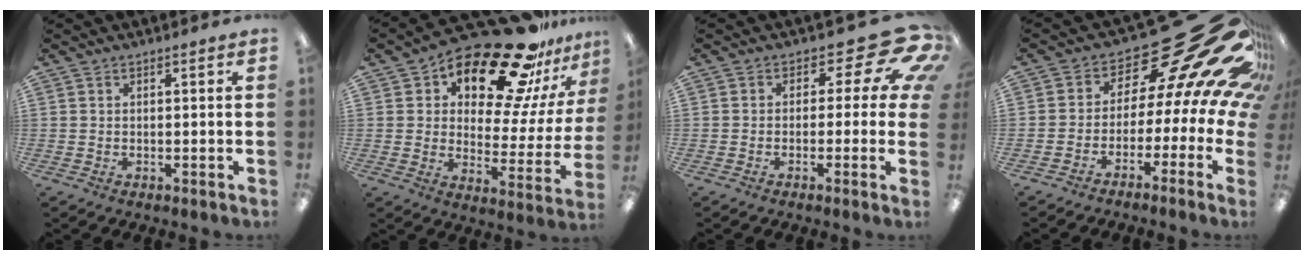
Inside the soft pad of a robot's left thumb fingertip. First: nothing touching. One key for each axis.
{"total": 21.6, "fx": 17.0, "fy": 7.8, "fz": 10.8, "tx": -0.155, "ty": -0.134, "tz": 0.278}
{"total": 12.6, "fx": 4.9, "fy": 6.2, "fz": 9.8, "tx": -0.128, "ty": -0.031, "tz": 0.082}
{"total": 20.6, "fx": 10.7, "fy": 8.3, "fz": 15.6, "tx": -0.180, "ty": -0.107, "tz": 0.194}